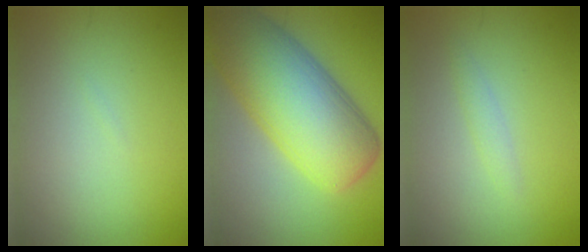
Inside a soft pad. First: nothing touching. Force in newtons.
{"total": 13.0, "press": 12.9, "slide": 0.7}
{"total": 1.0, "press": 1.0, "slide": 0.1}